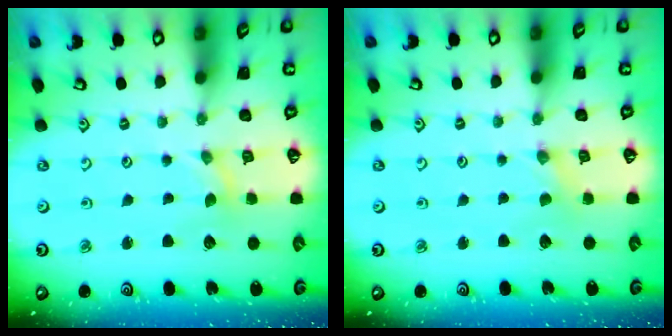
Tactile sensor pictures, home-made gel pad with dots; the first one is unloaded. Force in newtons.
{"total": 0.0}